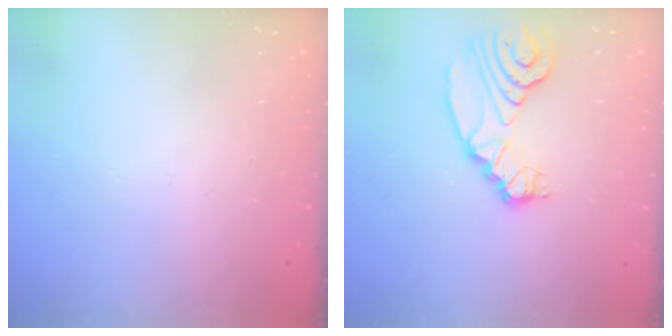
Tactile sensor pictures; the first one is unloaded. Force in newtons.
{"total": 9.8, "press": 9.7, "slide": 0.9}